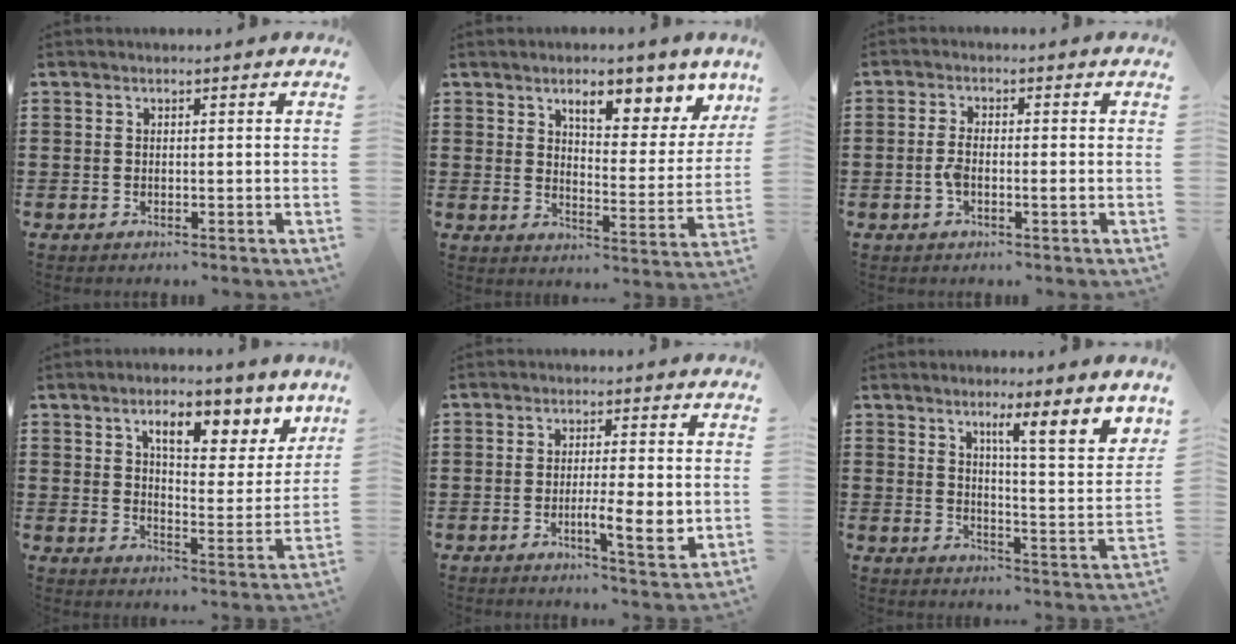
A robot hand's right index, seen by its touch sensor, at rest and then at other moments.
{"total": 7.5, "force": [5.5, 2.5, 4.5], "torque": [-0.070, -0.025, 0.087]}
{"total": 2.8, "force": [-0.9, 0.8, 2.5], "torque": [-0.059, -0.004, -0.022]}
{"total": 8.4, "force": [5.6, 2.9, 5.5], "torque": [-0.087, -0.020, 0.090]}
{"total": 6.7, "force": [-1.4, 1.2, 6.4], "torque": [-0.112, -0.009, -0.022]}
{"total": 5.8, "force": [3.8, -0.4, 4.3], "torque": [-0.064, -0.039, 0.052]}